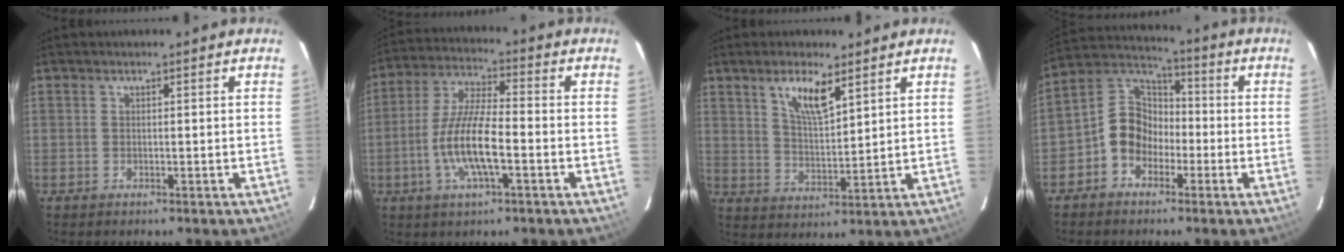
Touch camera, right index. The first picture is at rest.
{"total": 11.5, "force": [-3.5, 2.7, 10.6], "torque": [-0.219, 0.000, -0.068]}
{"total": 7.5, "force": [4.7, 2.3, 5.5], "torque": [-0.098, 0.000, 0.092]}
{"total": 9.2, "force": [-3.8, 7.3, 4.2], "torque": [-0.085, 0.032, -0.074]}